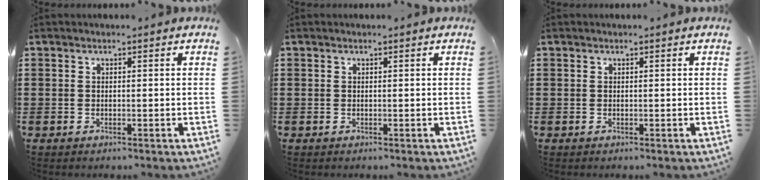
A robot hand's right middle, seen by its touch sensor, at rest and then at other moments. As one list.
[{"total": 0.0}, {"total": 0.0}]